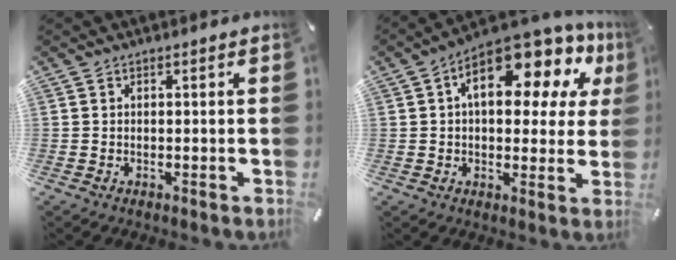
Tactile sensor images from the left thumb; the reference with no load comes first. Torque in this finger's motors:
{"motor_torque": [2.51, 2.50, 1.31, -0.44, 0.53]}